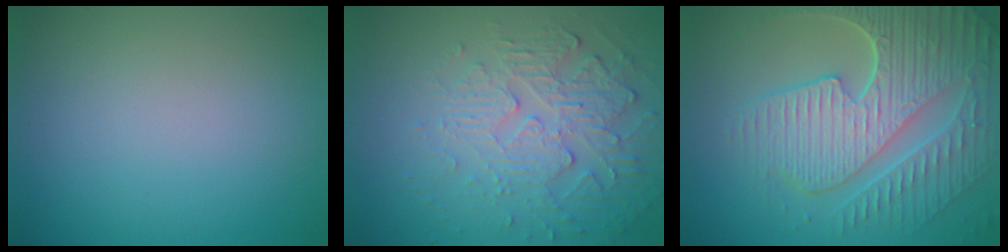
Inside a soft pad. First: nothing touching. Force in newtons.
{"total": 6.0, "press": 3.6, "slide": 4.8}
{"total": 9.4, "press": 6.4, "slide": 6.9}